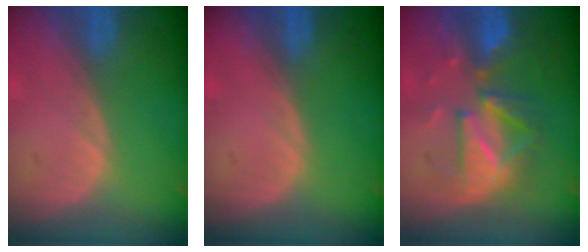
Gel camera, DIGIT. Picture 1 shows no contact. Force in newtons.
{"total": 0.0}
{"total": 8.3, "press": 8.3, "slide": 0.6}